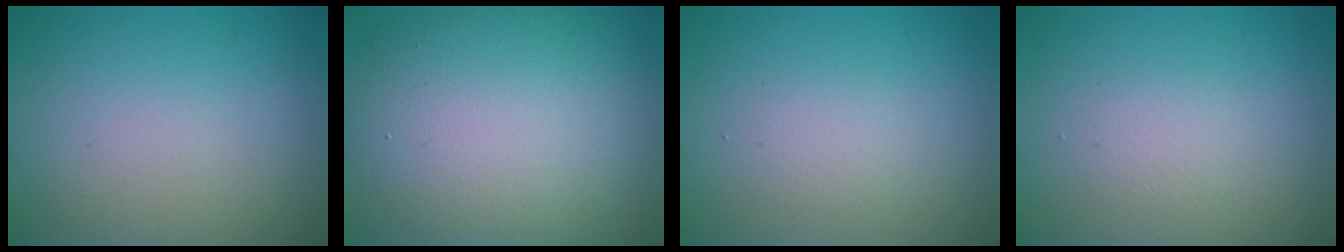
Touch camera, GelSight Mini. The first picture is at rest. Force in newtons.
{"total": 14.5, "press": 14.5, "slide": 0.5}
{"total": 1.3, "press": 1.3, "slide": 0.1}
{"total": 1.4, "press": 1.4, "slide": 0.1}